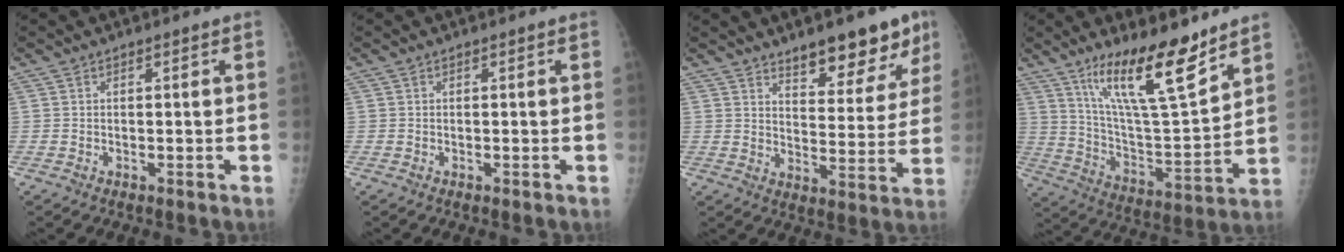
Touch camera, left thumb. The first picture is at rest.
{"total": 0.0}
{"total": 12.7, "force": [8.8, 5.1, 7.5], "torque": [-0.052, -0.057, 0.129]}
{"total": 18.0, "force": [12.3, 3.7, 12.7], "torque": [-0.190, -0.081, 0.222]}